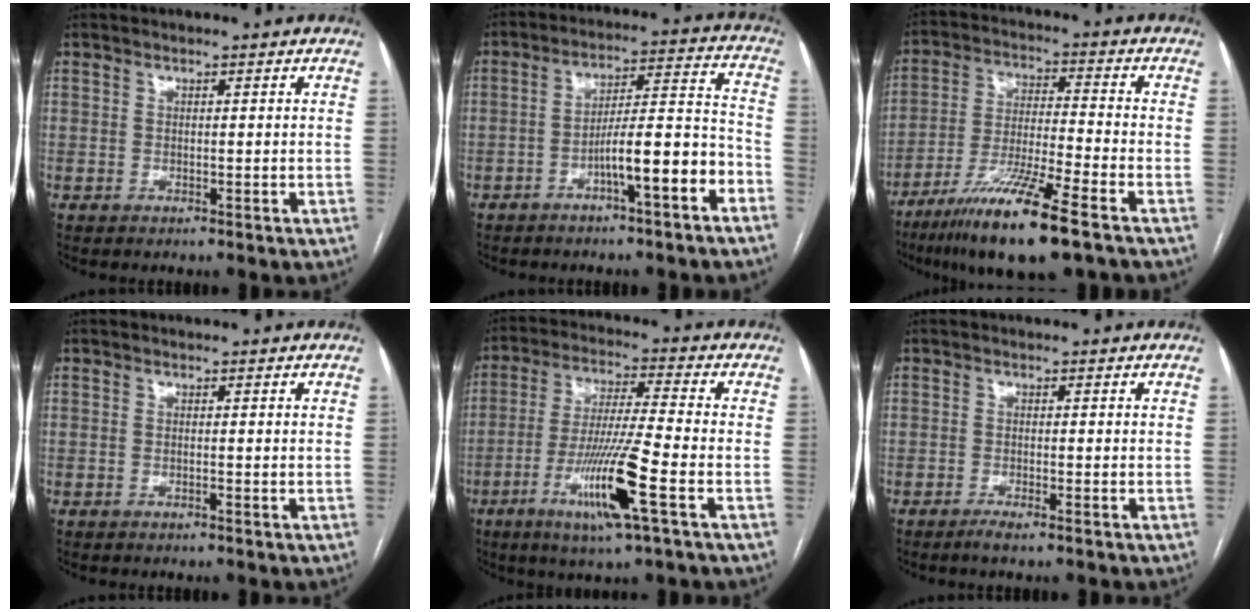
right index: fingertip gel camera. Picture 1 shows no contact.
{"total": 10.3, "force": [-5.2, 0.9, 8.8], "torque": [-0.137, 0.030, -0.077]}
{"total": 14.2, "force": [-9.0, 0.5, 11.0], "torque": [-0.217, -0.035, -0.163]}
{"total": 0.0}
{"total": 12.8, "force": [-5.1, -0.3, 11.7], "torque": [-0.229, -0.020, -0.097]}
{"total": 1.8, "force": [-1.3, -0.1, 1.2], "torque": [-0.024, -0.003, -0.026]}